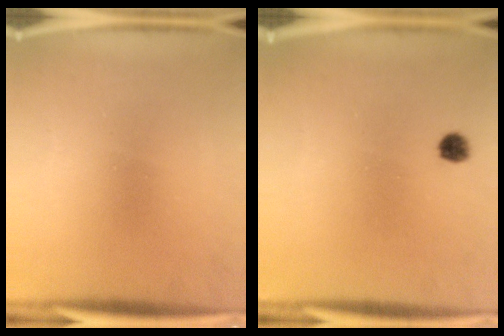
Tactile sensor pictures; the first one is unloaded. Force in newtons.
{"total": 2.2}